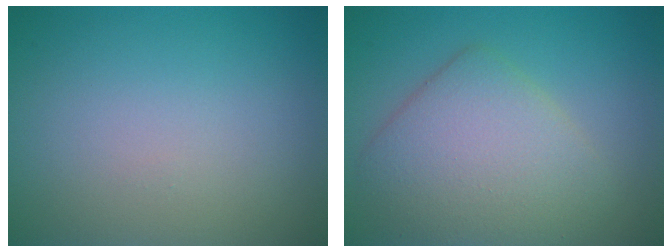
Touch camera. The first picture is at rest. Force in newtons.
{"total": 6.1, "press": 6.1, "slide": 0.4}